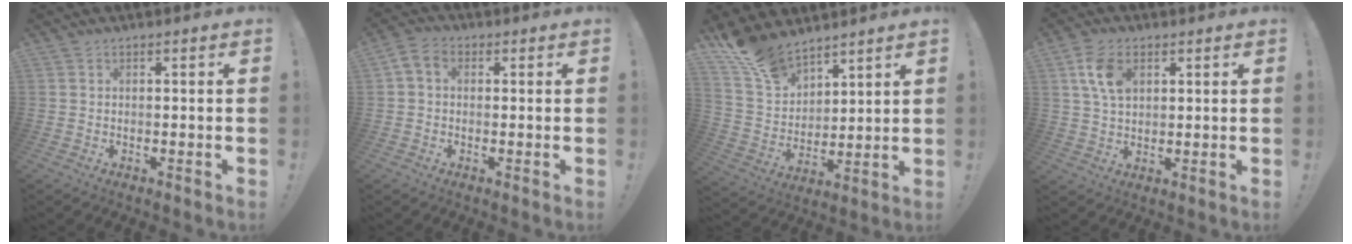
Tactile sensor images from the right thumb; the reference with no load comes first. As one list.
[{"total": 4.3, "force": [0.8, 3.2, 2.8], "torque": [-0.057, 0.008, 0.019]}, {"total": 13.0, "force": [11.1, 5.6, 3.8], "torque": [-0.082, -0.080, 0.211]}, {"total": 8.7, "force": [3.1, 5.4, 6.0], "torque": [-0.113, 0.002, 0.062]}]